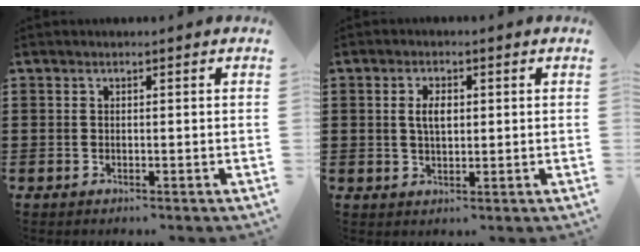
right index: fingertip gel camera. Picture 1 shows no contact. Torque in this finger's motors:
{"motor_torque": [0.90, 0.44, 0.09, 0.09]}